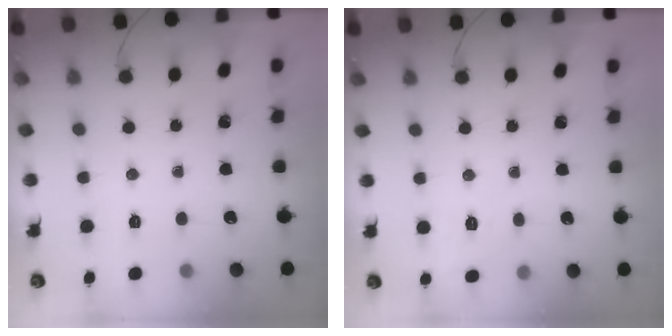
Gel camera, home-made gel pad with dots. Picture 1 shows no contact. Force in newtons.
{"total": 7.4, "press": 7.1, "slide": 2.1}